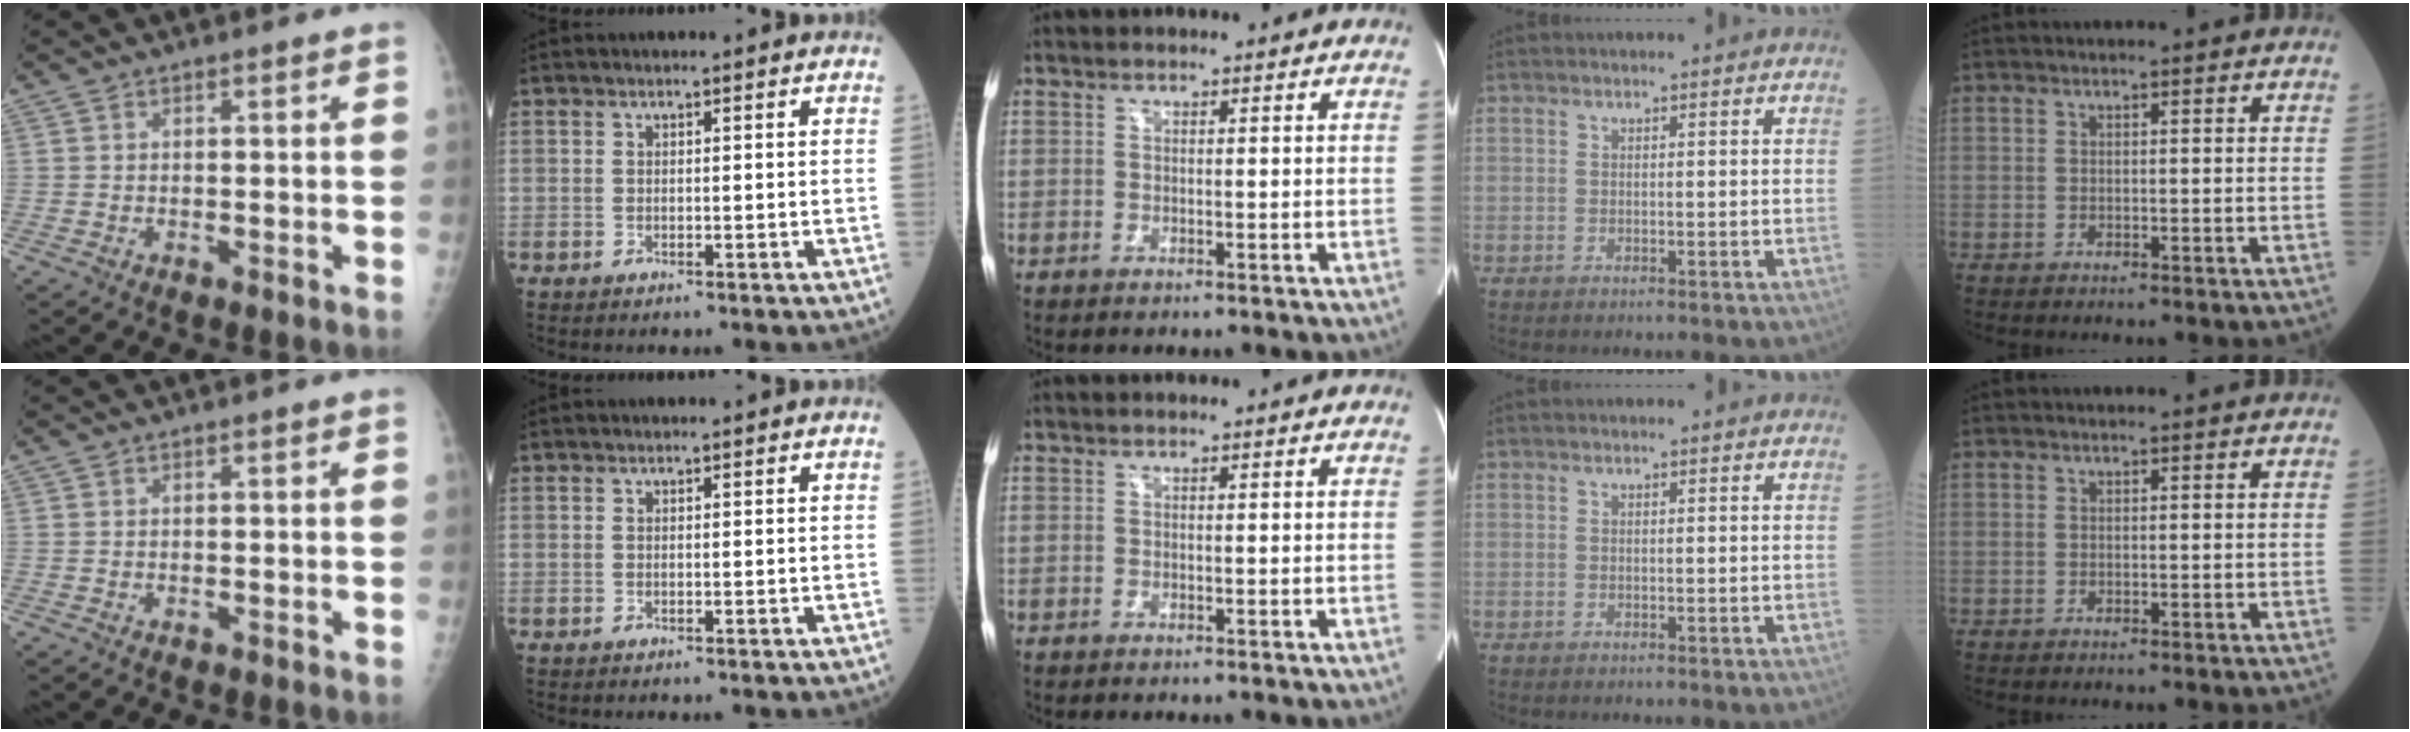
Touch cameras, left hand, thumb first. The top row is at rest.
{}